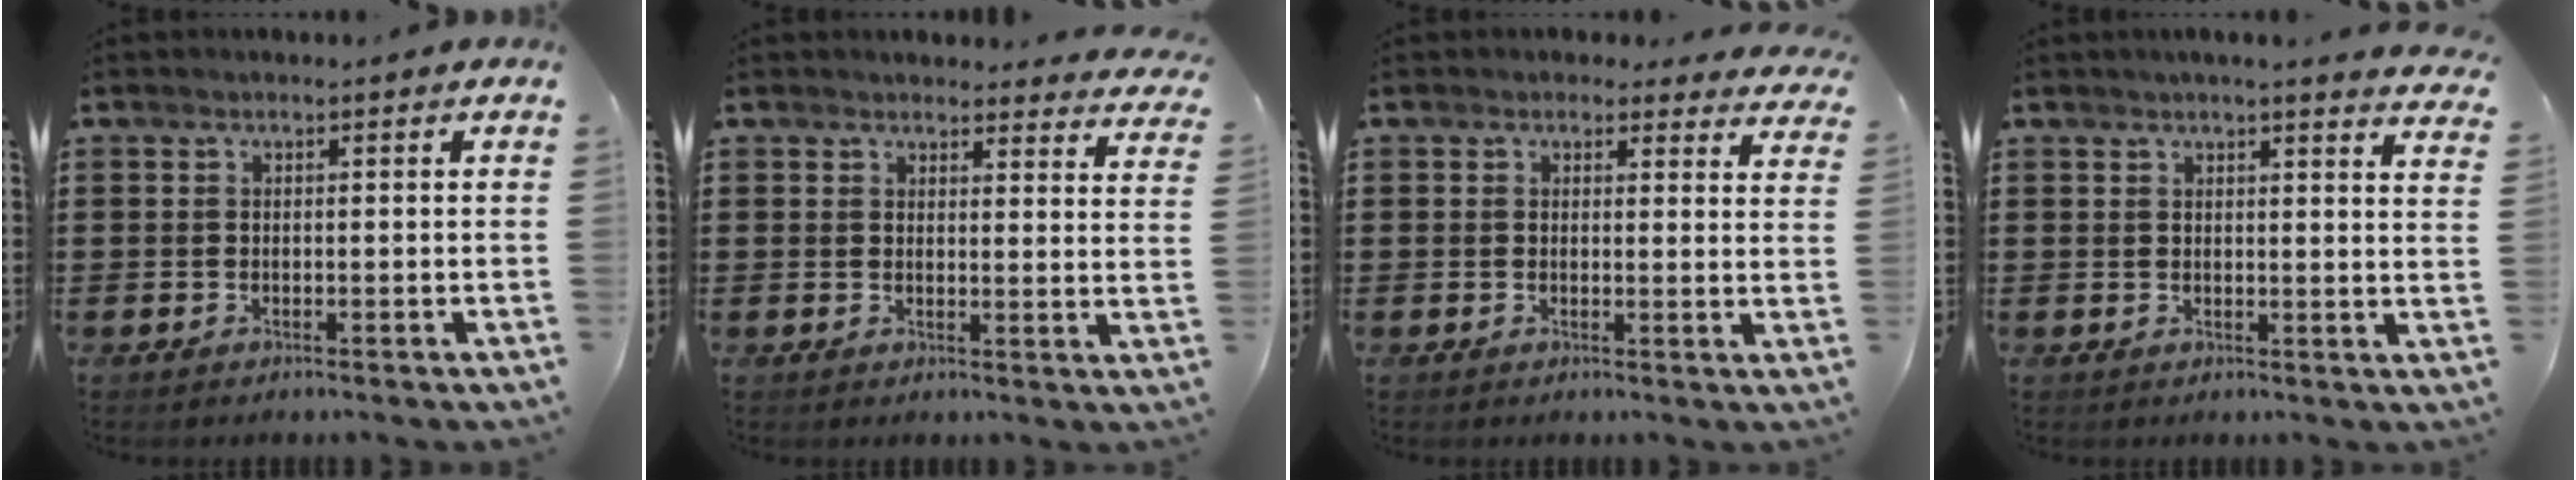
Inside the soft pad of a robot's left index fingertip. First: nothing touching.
{"total": 2.9, "force": [2.8, 0.4, 0.3], "torque": [-0.010, -0.015, 0.051]}
{"total": 2.0, "force": [1.8, 0.9, 0.4], "torque": [-0.006, -0.003, 0.030]}
{"total": 2.7, "force": [2.4, -0.5, 0.9], "torque": [-0.025, -0.009, 0.044]}